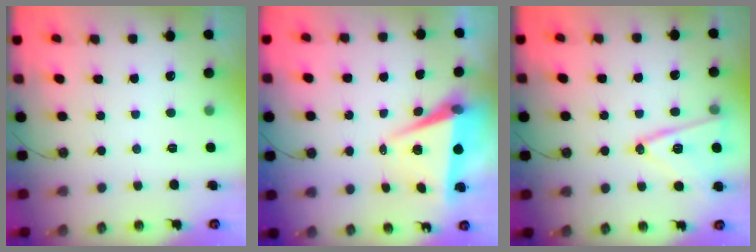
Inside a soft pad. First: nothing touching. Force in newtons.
{"total": 6.8, "press": 5.2, "slide": 4.3}
{"total": 15.1, "press": 14.9, "slide": 2.6}